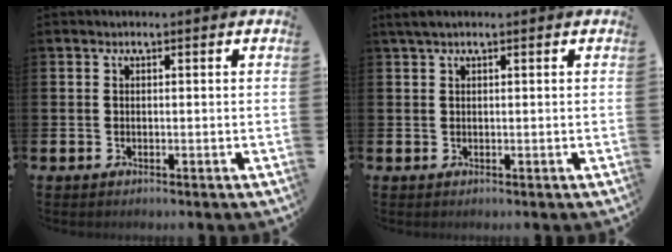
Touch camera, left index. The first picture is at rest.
{"total": 1.3, "force": [0.9, 0.1, 0.9], "torque": [-0.024, 0.007, 0.017]}